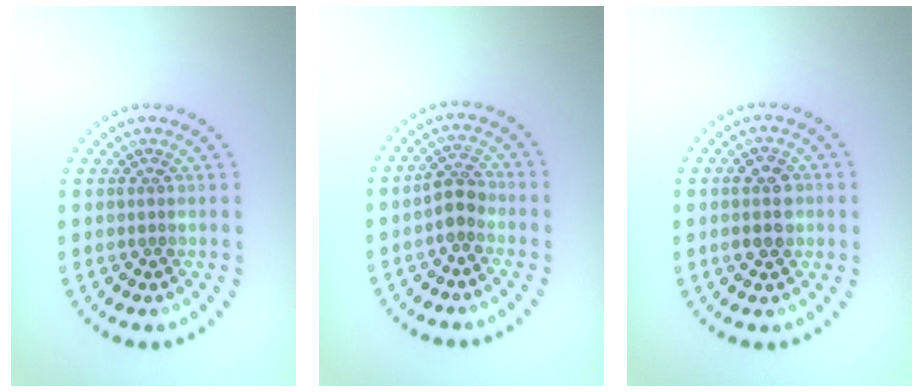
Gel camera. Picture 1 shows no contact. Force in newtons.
{"total": 2.1, "press": 1.9, "slide": 0.7}
{"total": 3.0, "press": 3.0, "slide": 0.1}